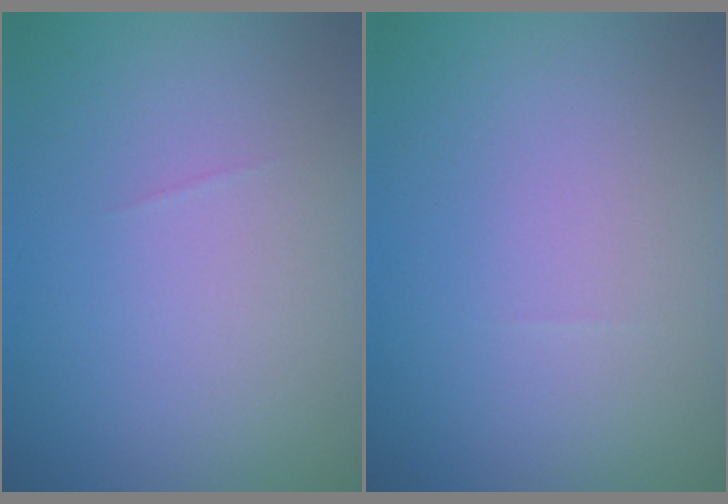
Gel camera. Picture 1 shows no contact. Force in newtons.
{"total": 0.0}